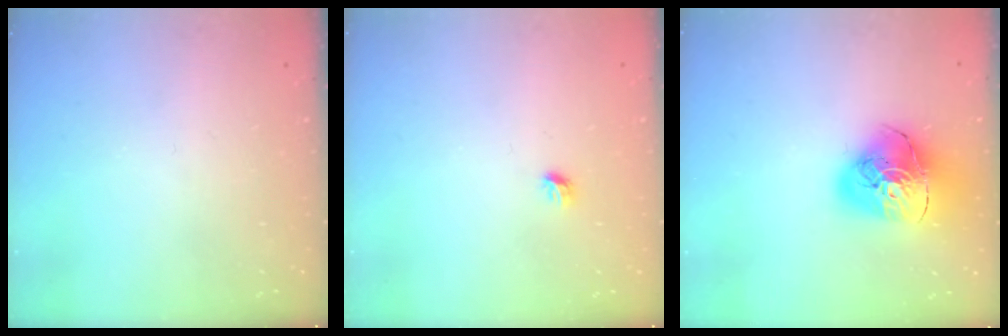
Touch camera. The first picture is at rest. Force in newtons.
{"total": 3.9, "press": 3.8, "slide": 0.9}
{"total": 18.7, "press": 18.6, "slide": 2.1}